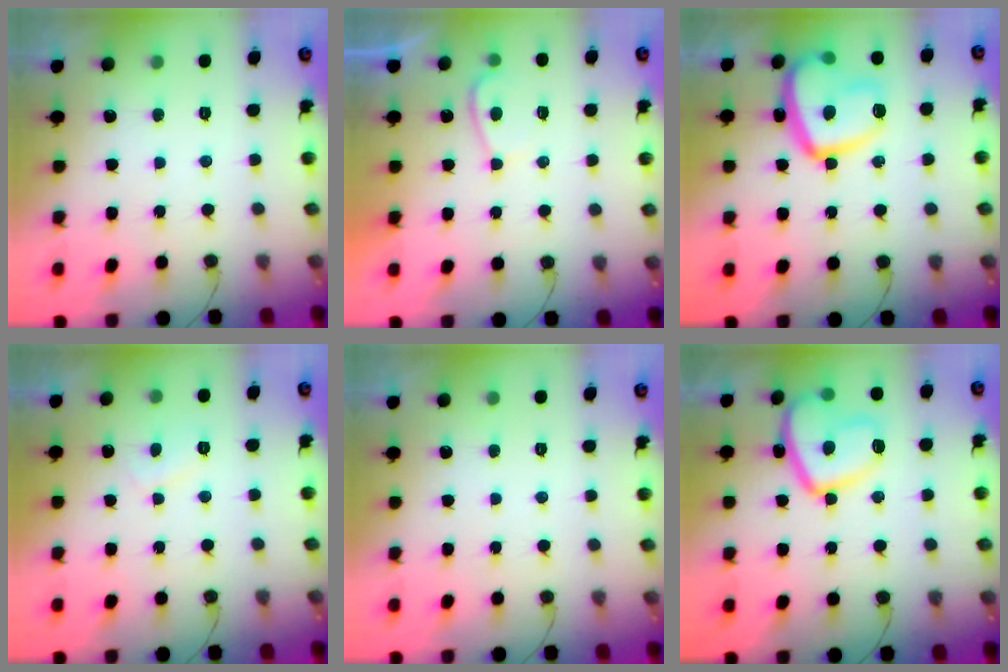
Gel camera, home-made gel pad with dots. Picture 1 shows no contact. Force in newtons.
{"total": 3.4, "press": 3.3, "slide": 0.6}
{"total": 17.7, "press": 17.6, "slide": 1.7}
{"total": 1.3, "press": 1.2, "slide": 0.6}
{"total": 0.0}
{"total": 12.4, "press": 12.4, "slide": 0.6}